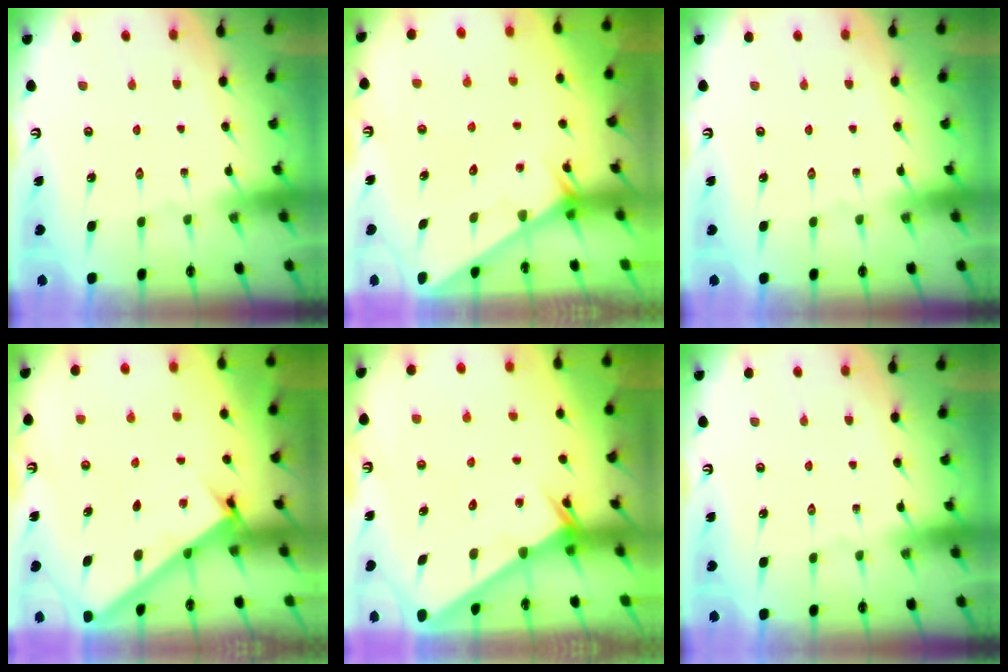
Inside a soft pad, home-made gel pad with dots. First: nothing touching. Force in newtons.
{"total": 1.8, "press": 1.8, "slide": 0.1}
{"total": 0.0}
{"total": 3.0, "press": 3.0, "slide": 0.2}
{"total": 2.7, "press": 2.7, "slide": 0.0}
{"total": 0.0}